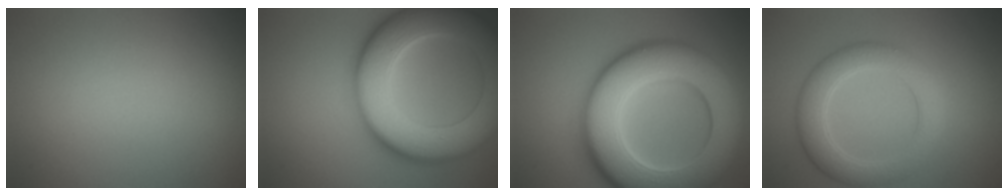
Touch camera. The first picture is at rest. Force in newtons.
{"total": 12.2, "press": 12.1, "slide": 0.6}
{"total": 13.9, "press": 13.9, "slide": 0.2}
{"total": 4.9, "press": 4.9, "slide": 0.4}